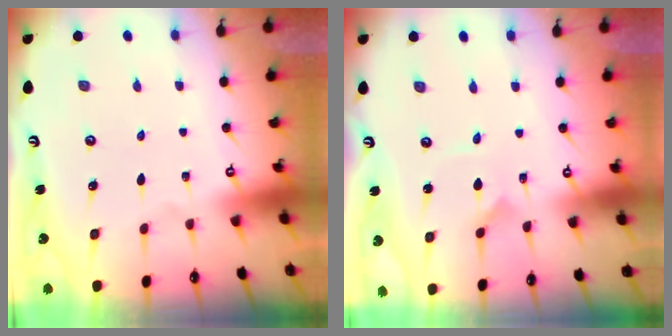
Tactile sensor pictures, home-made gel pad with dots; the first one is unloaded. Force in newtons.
{"total": 1.4, "press": 1.4, "slide": 0.2}